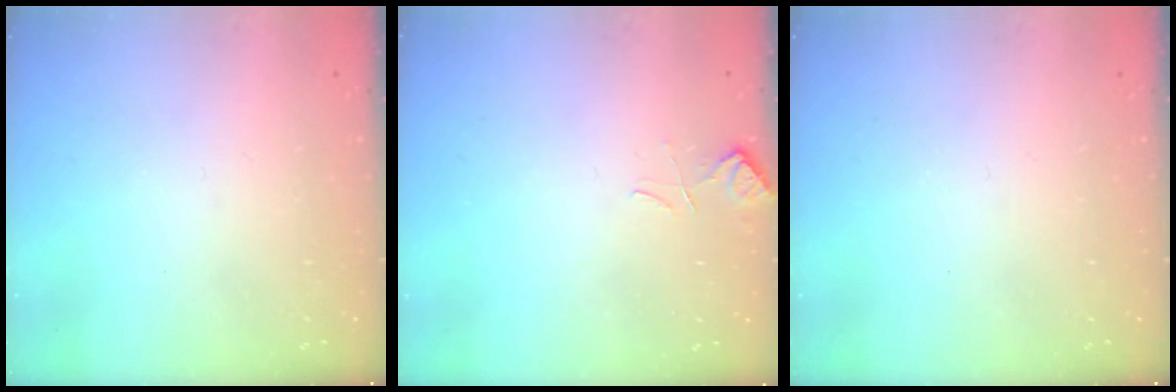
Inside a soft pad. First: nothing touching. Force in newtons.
{"total": 2.5, "press": 2.5, "slide": 0.5}
{"total": 0.0}